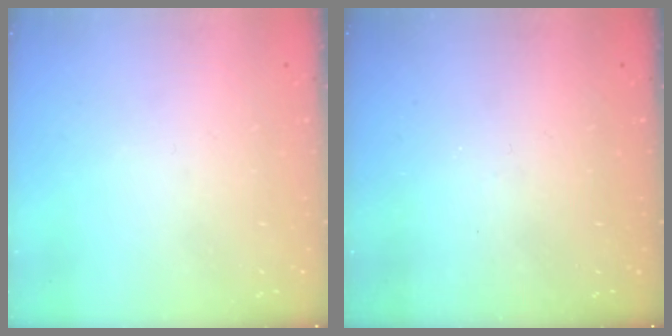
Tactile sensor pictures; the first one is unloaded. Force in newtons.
{"total": 4.4, "press": 4.4, "slide": 0.6}